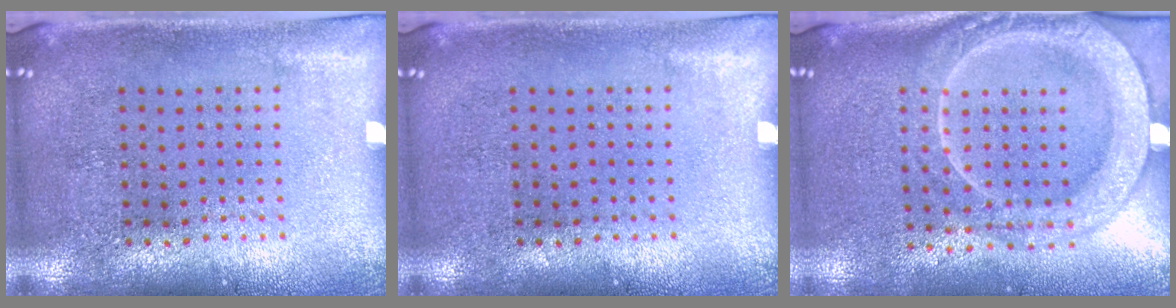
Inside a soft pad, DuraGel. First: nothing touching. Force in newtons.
{"total": 0.0}
{"total": 2.3, "press": 2.1, "slide": 0.8}